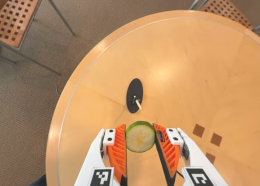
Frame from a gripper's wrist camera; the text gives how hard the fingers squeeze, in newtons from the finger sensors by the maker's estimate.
{"total": 9.8, "left": 10.5, "right": 9.2}